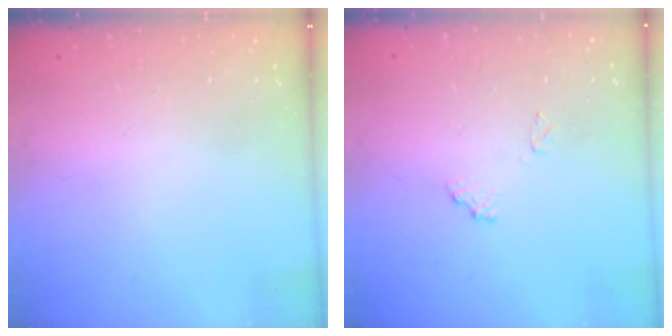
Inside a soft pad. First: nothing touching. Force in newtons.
{"total": 6.2, "press": 6.2, "slide": 0.2}